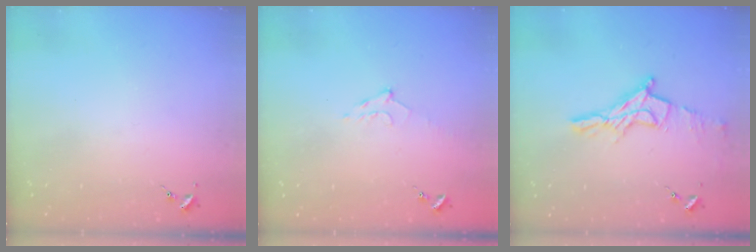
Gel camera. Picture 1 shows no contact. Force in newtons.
{"total": 9.4, "press": 9.4, "slide": 0.9}
{"total": 14.5, "press": 14.4, "slide": 1.0}